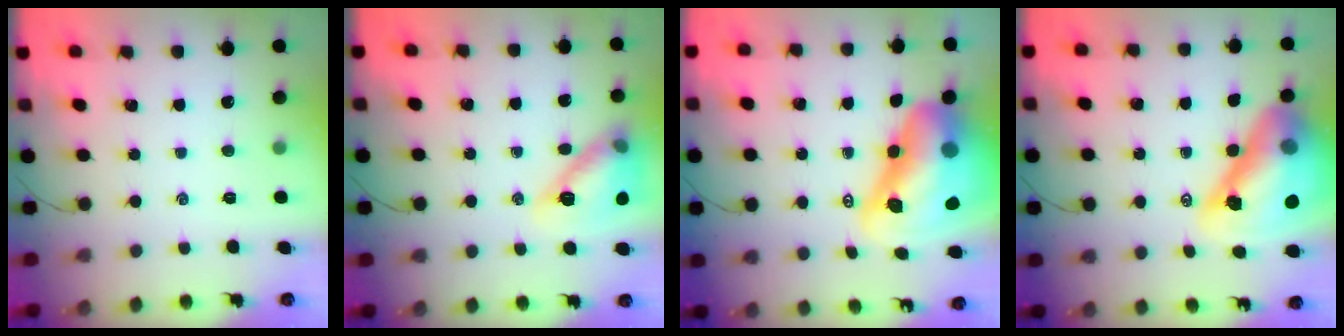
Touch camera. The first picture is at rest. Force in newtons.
{"total": 14.7, "press": 14.6, "slide": 1.9}
{"total": 22.8, "press": 21.9, "slide": 6.3}
{"total": 22.8, "press": 22.0, "slide": 6.2}